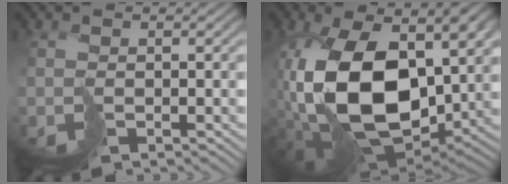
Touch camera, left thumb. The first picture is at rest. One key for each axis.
{"total": 19.0, "fx": 3.1, "fy": 11.6, "fz": 14.7, "tx": -0.322, "ty": -0.038, "tz": 0.077}